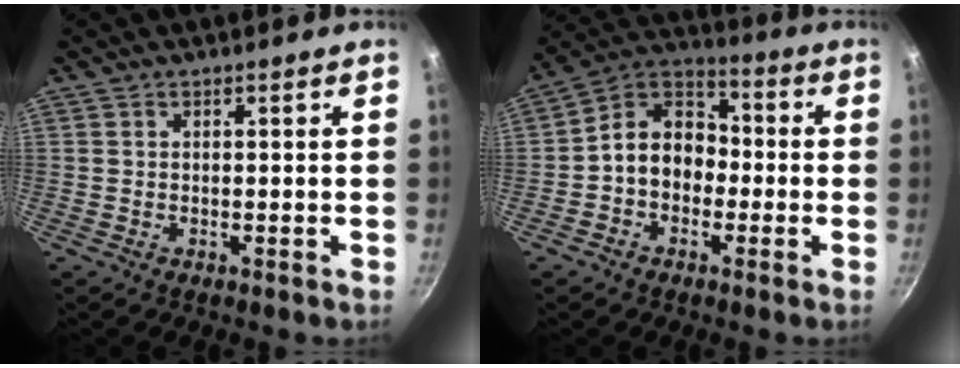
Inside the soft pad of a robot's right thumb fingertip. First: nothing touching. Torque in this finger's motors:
{"motor_torque": [-0.27, 0.36, 0.36, 0.30, 0.11]}